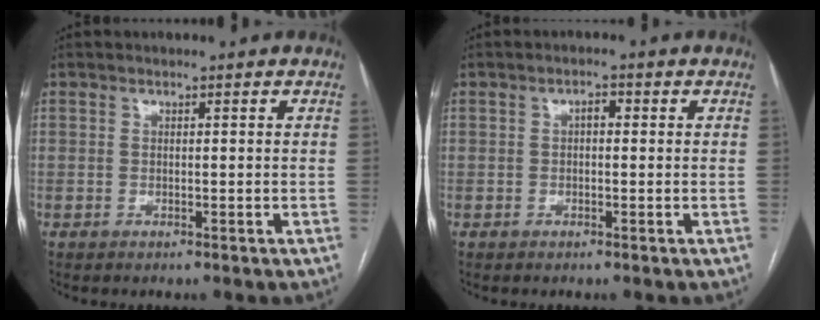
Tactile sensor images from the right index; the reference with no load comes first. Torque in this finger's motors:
{"motor_torque": [0.12, 0.04, 0.02, 0.03]}